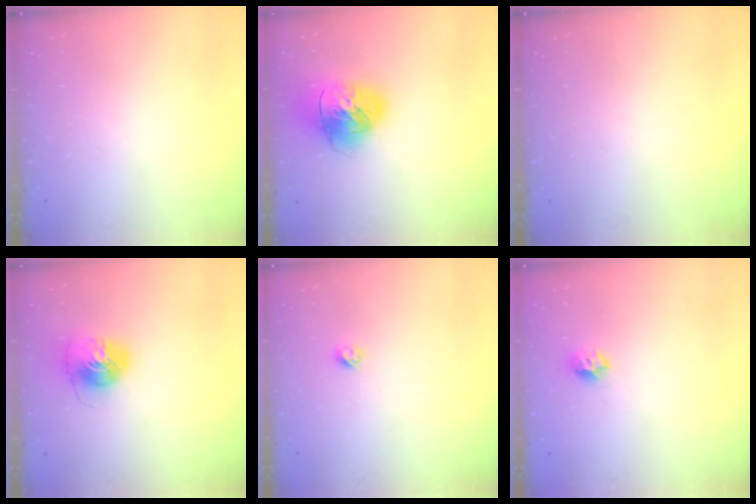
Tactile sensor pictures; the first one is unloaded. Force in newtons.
{"total": 16.3, "press": 16.1, "slide": 2.4}
{"total": 0.0}
{"total": 8.8, "press": 8.8, "slide": 0.1}
{"total": 2.7, "press": 2.6, "slide": 0.3}
{"total": 7.4, "press": 7.4, "slide": 0.4}